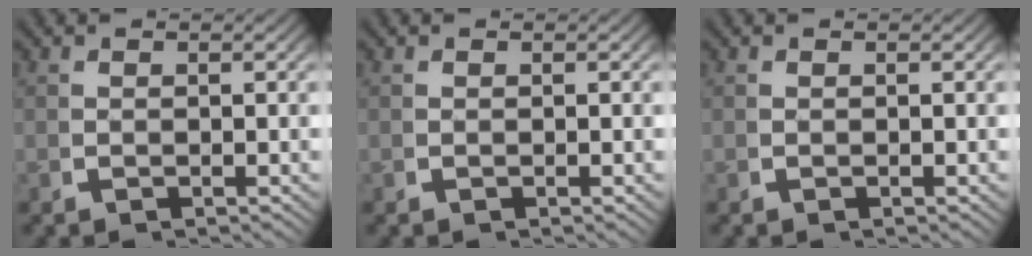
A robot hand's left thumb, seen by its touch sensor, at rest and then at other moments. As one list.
[{"total": 0.0}, {"total": 0.0}]